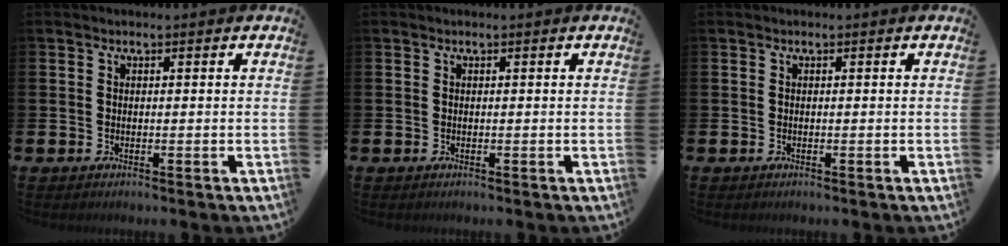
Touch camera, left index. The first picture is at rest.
{"total": 0.0}
{"total": 0.0}